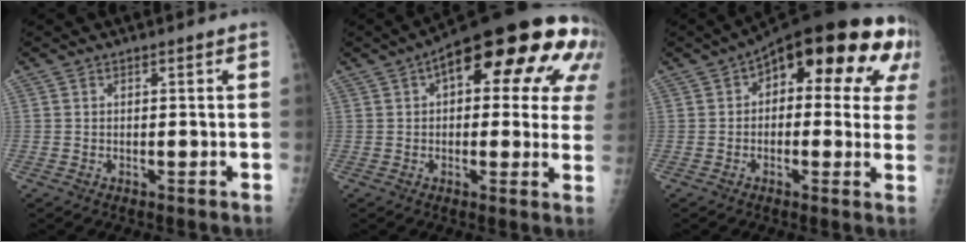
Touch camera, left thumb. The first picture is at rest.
{"total": 24.3, "force": [9.7, 10.5, 19.7], "torque": [-0.227, 0.024, 0.117]}
{"total": 21.7, "force": [7.4, 10.6, 17.5], "torque": [-0.191, 0.031, 0.086]}